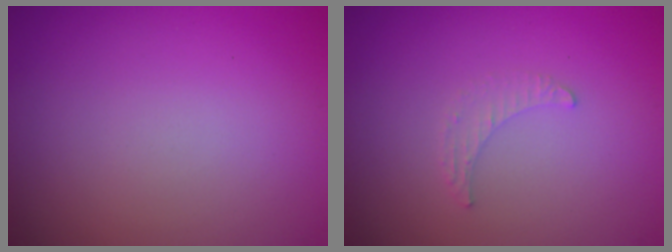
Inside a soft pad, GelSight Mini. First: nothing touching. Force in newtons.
{"total": 1.1, "press": 1.1, "slide": 0.3}